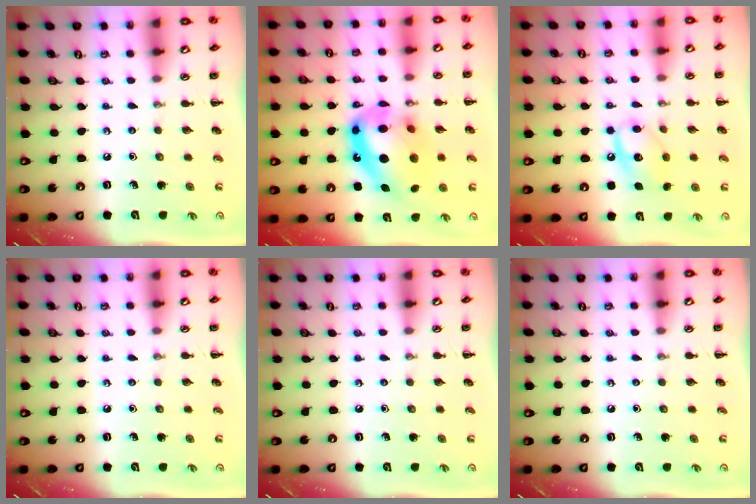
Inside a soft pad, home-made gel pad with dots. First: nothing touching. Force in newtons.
{"total": 20.0, "press": 19.5, "slide": 4.5}
{"total": 11.4, "press": 11.3, "slide": 1.6}
{"total": 0.0}
{"total": 0.0}
{"total": 0.0}